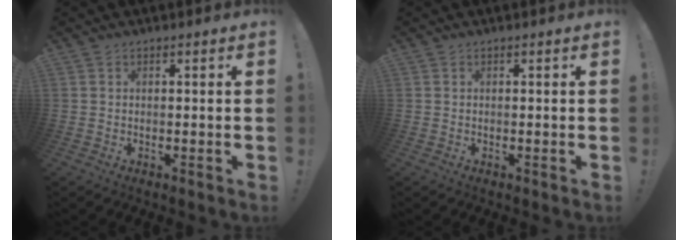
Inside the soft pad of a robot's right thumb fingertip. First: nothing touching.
{"total": 0.0}